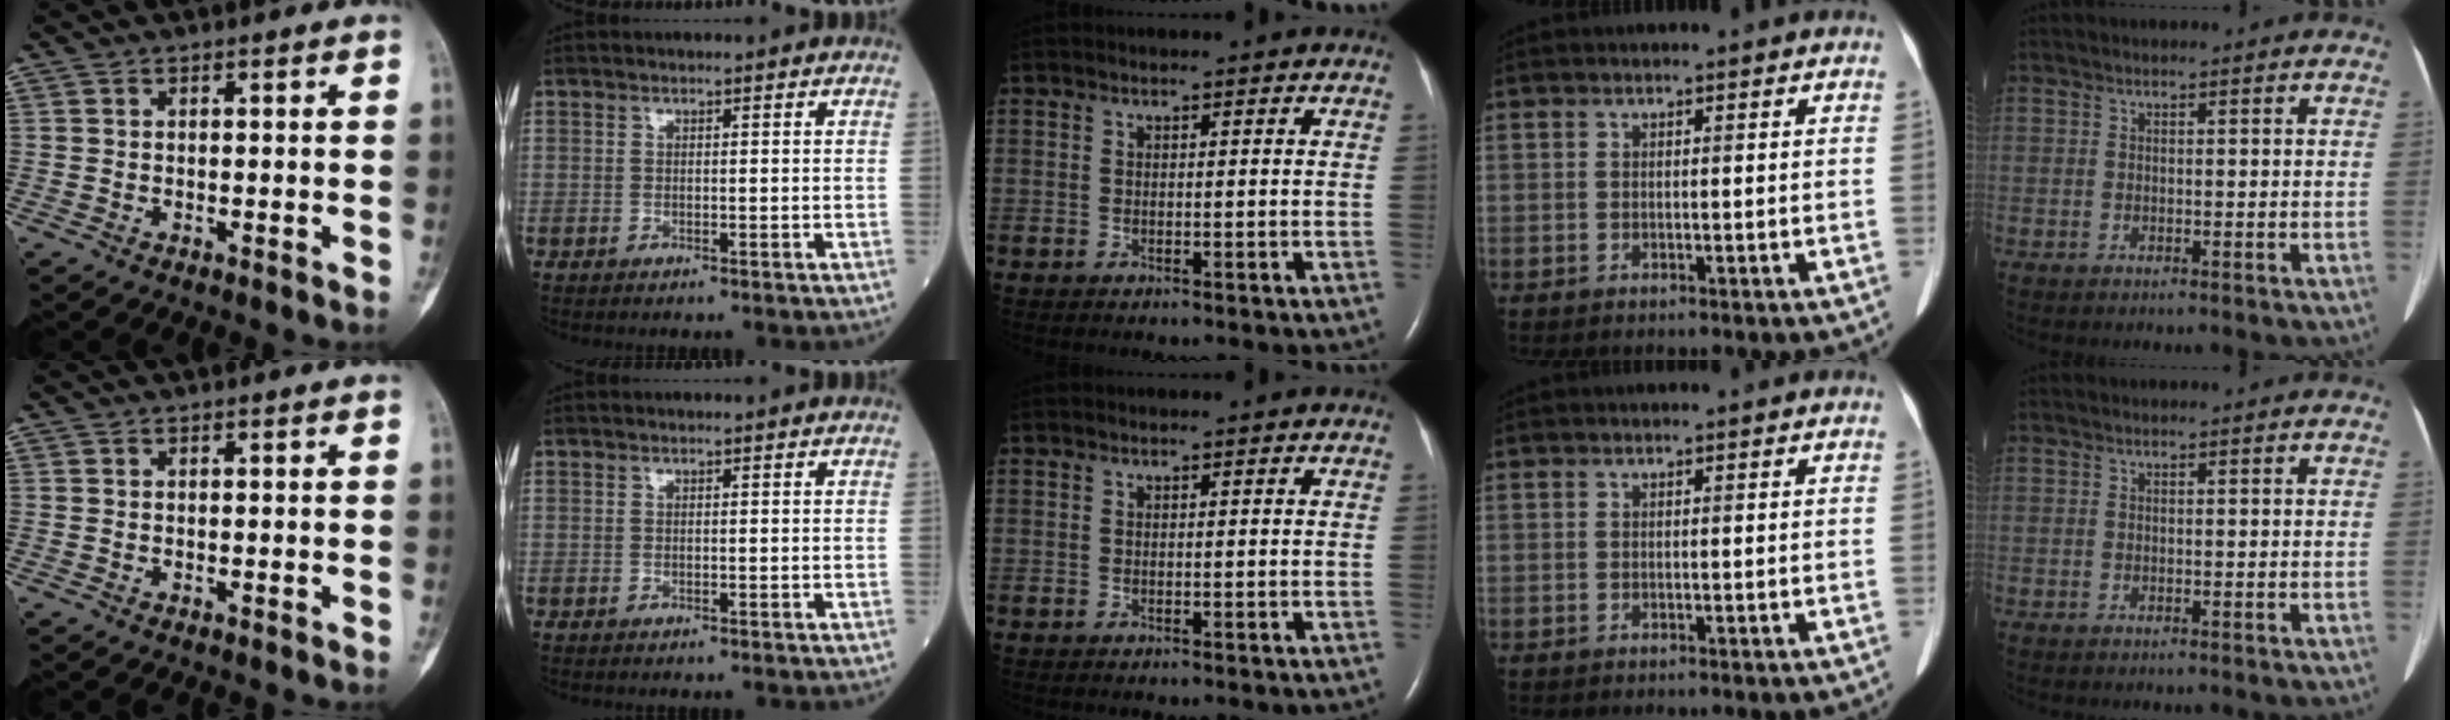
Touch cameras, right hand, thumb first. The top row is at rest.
{}